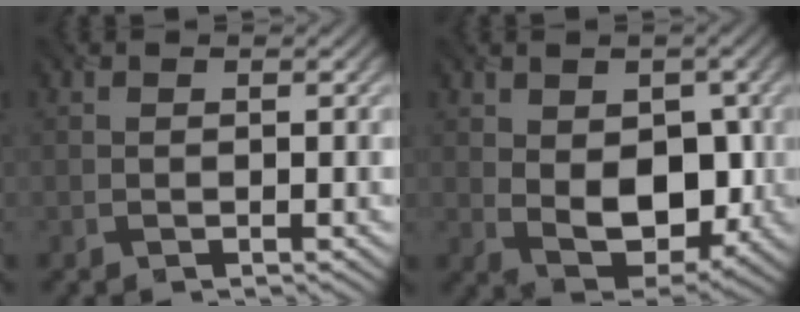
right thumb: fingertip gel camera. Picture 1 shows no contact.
{"total": 8.4, "force": [0.0, 5.5, 6.4], "torque": [-0.116, -0.018, 0.006]}